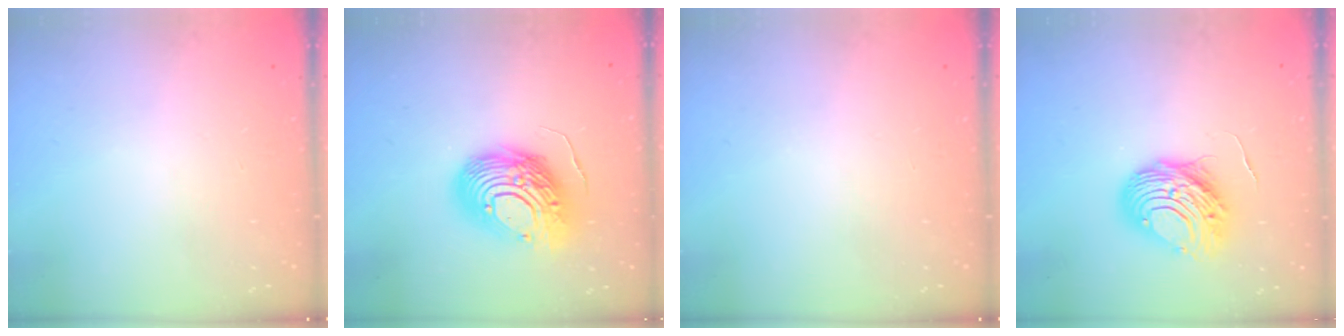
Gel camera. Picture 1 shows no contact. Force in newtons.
{"total": 16.1, "press": 16.1, "slide": 1.4}
{"total": 0.0}
{"total": 11.1, "press": 11.1, "slide": 0.9}